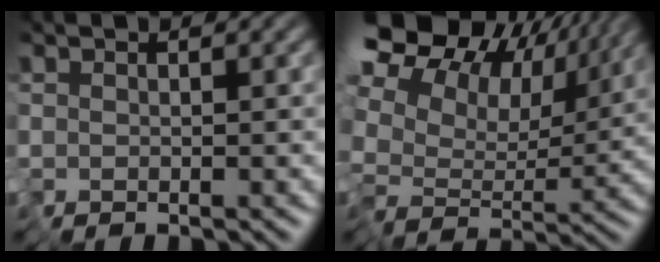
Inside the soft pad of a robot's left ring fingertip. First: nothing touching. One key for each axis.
{"total": 15.9, "fx": 7.7, "fy": 10.0, "fz": 9.6, "tx": -0.226, "ty": 0.057, "tz": 0.134}